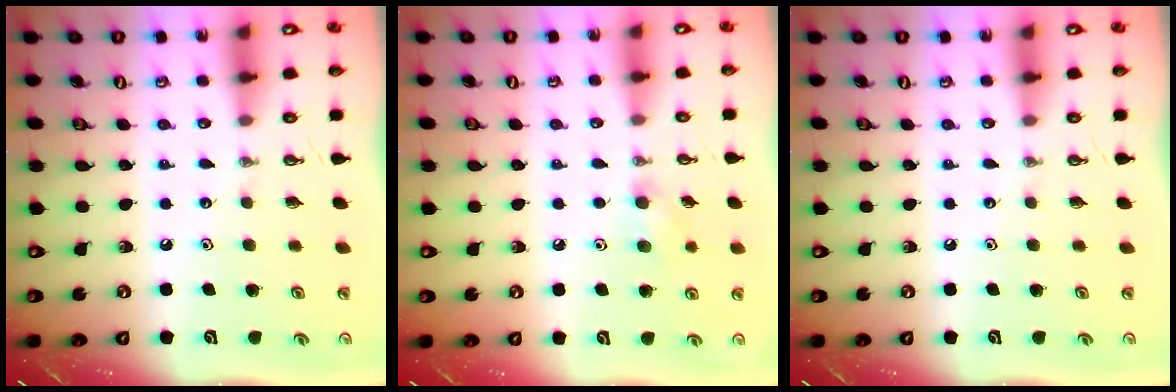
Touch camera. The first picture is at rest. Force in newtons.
{"total": 7.0, "press": 6.8, "slide": 1.5}
{"total": 0.0}